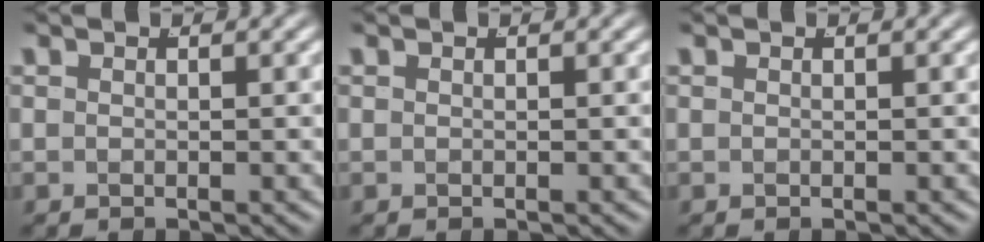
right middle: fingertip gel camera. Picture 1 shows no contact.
{"total": 0.0}
{"total": 0.0}